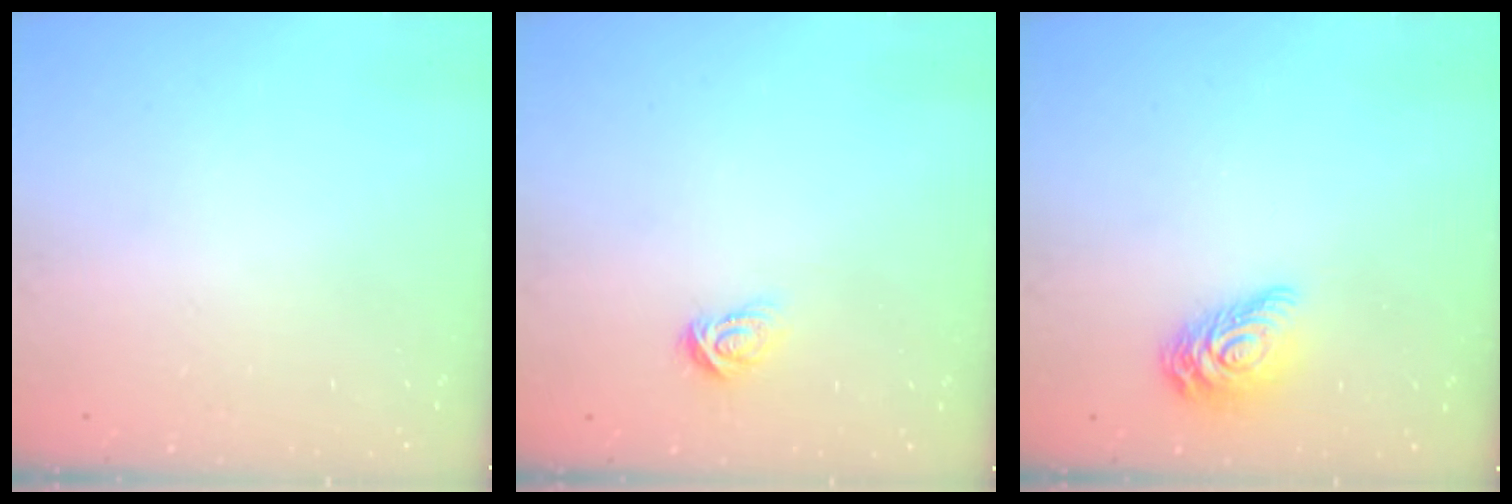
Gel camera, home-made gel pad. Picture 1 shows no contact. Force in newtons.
{"total": 3.3, "press": 3.3, "slide": 0.4}
{"total": 11.1, "press": 11.1, "slide": 0.5}